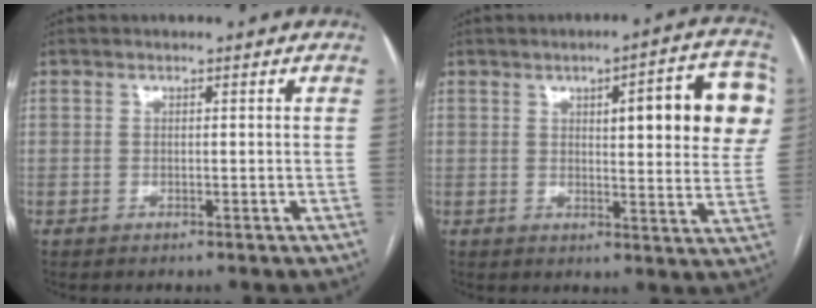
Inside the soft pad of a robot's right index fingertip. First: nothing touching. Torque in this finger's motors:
{"motor_torque": [0.69, 0.32, 0.64, 0.07]}